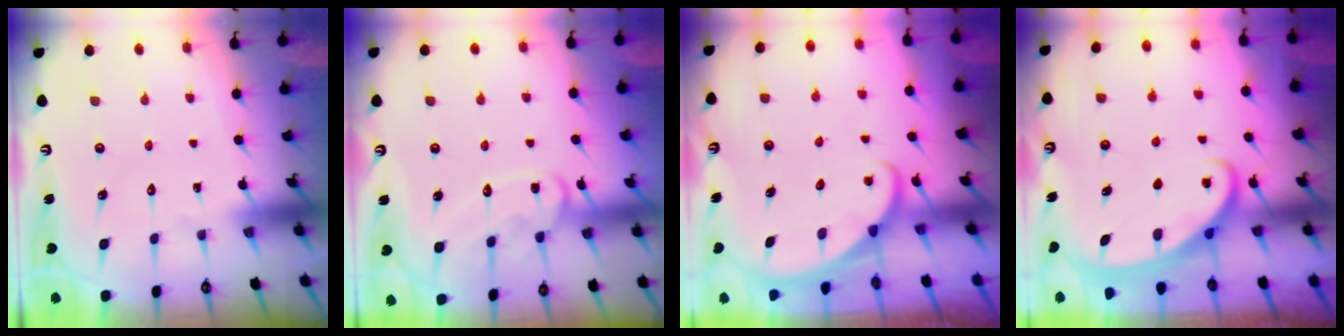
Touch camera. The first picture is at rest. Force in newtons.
{"total": 11.2, "press": 11.2, "slide": 0.5}
{"total": 1.8, "press": 1.8, "slide": 0.1}
{"total": 2.5, "press": 2.4, "slide": 0.3}